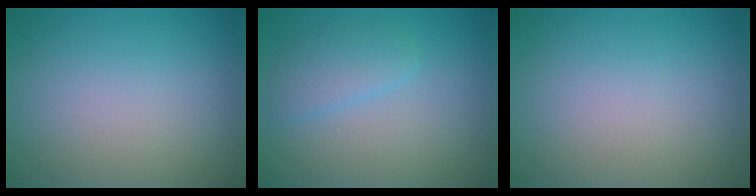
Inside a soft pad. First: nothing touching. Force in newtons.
{"total": 2.0, "press": 2.0, "slide": 0.1}
{"total": 0.0}